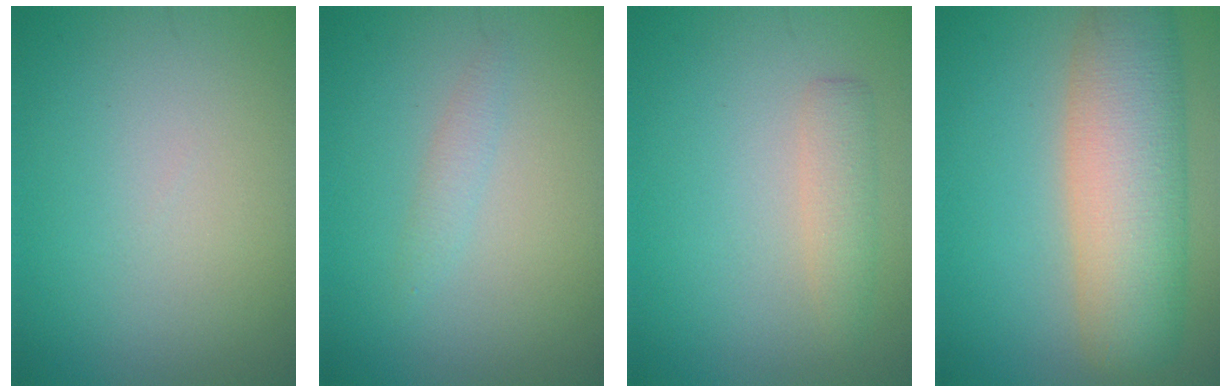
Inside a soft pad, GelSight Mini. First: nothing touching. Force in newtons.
{"total": 1.1, "press": 1.1, "slide": 0.1}
{"total": 2.0, "press": 2.0, "slide": 0.2}
{"total": 9.0, "press": 9.0, "slide": 0.7}